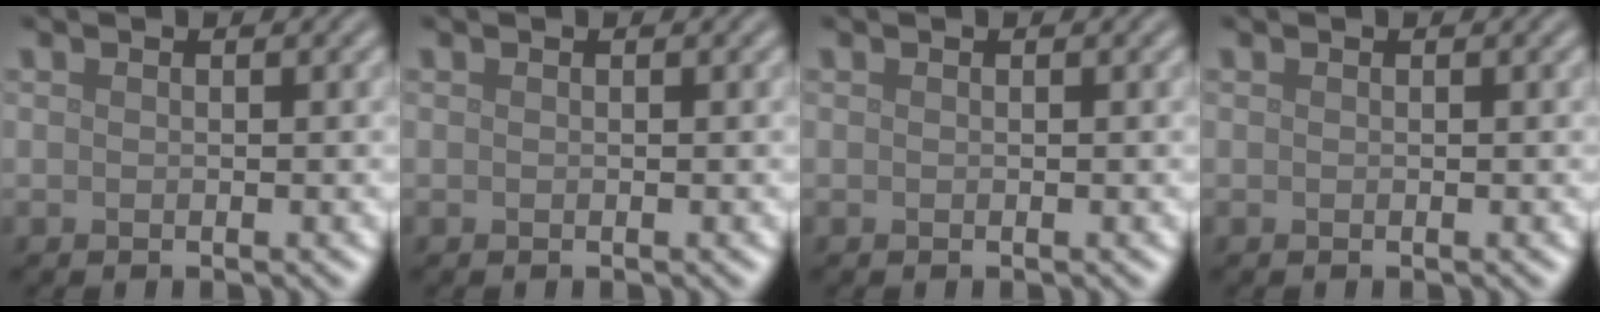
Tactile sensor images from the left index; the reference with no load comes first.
{"total": 0.0}
{"total": 0.0}
{"total": 0.0}